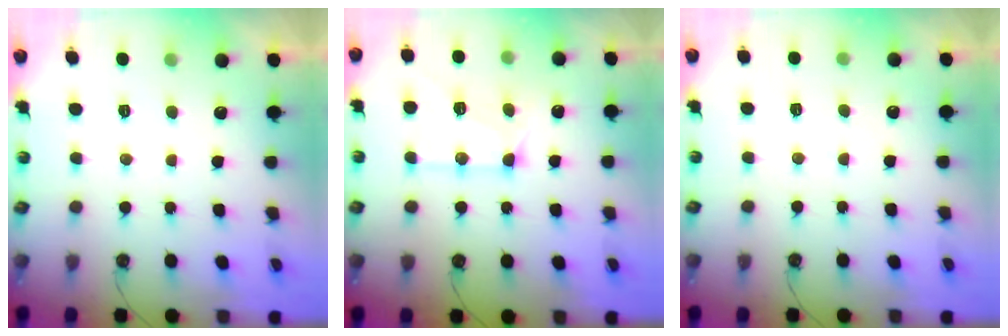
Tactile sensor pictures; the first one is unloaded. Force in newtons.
{"total": 14.9, "press": 14.8, "slide": 1.2}
{"total": 2.9, "press": 2.9, "slide": 0.4}